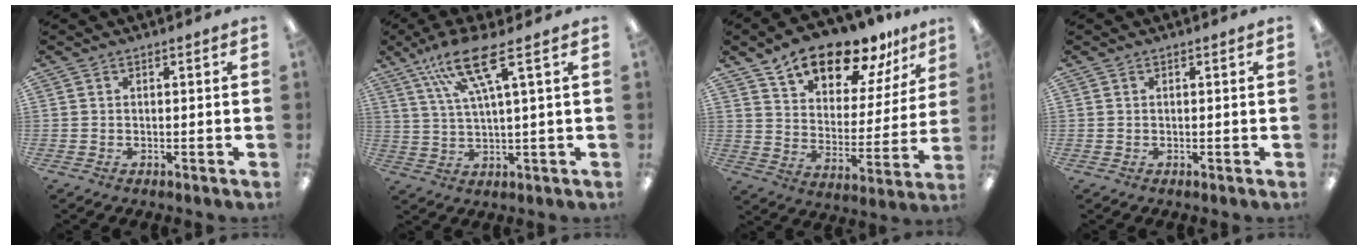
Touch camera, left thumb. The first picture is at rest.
{"total": 12.3, "force": [6.3, 2.3, 10.3], "torque": [-0.199, -0.009, 0.111]}
{"total": 15.1, "force": [12.7, 5.9, 5.6], "torque": [-0.092, -0.092, 0.225]}
{"total": 0.0}